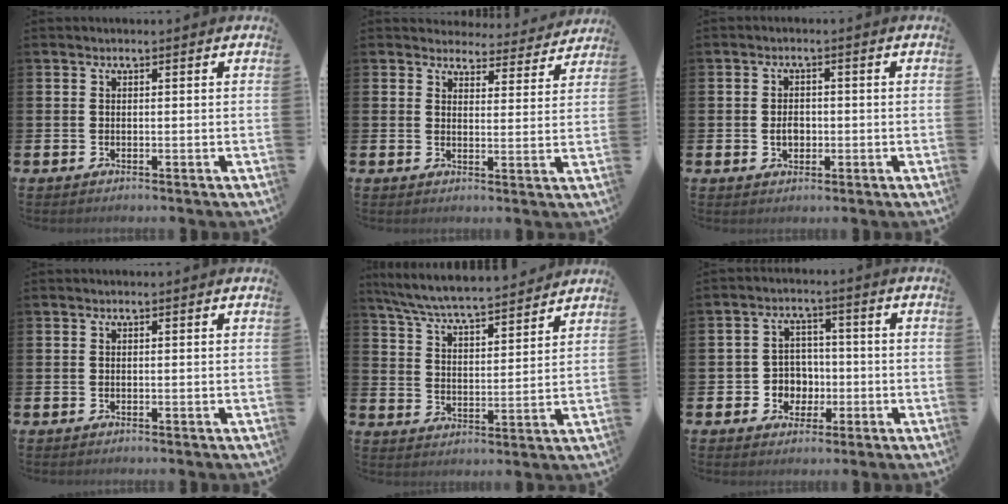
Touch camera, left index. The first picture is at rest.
{"total": 4.0, "force": [3.8, 1.3, 0.0], "torque": [-0.003, -0.034, 0.063]}
{"total": 2.3, "force": [-0.3, 1.8, 1.4], "torque": [-0.009, -0.002, -0.012]}
{"total": 0.0}
{"total": 7.1, "force": [6.8, 0.4, 1.9], "torque": [-0.065, -0.050, 0.119]}
{"total": 4.3, "force": [-0.4, 4.2, 0.6], "torque": [-0.026, 0.002, -0.014]}